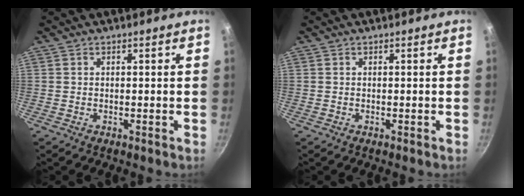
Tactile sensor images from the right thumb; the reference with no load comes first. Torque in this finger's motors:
{"motor_torque": [0.16, 0.09, -0.13, 0.24, 0.00]}